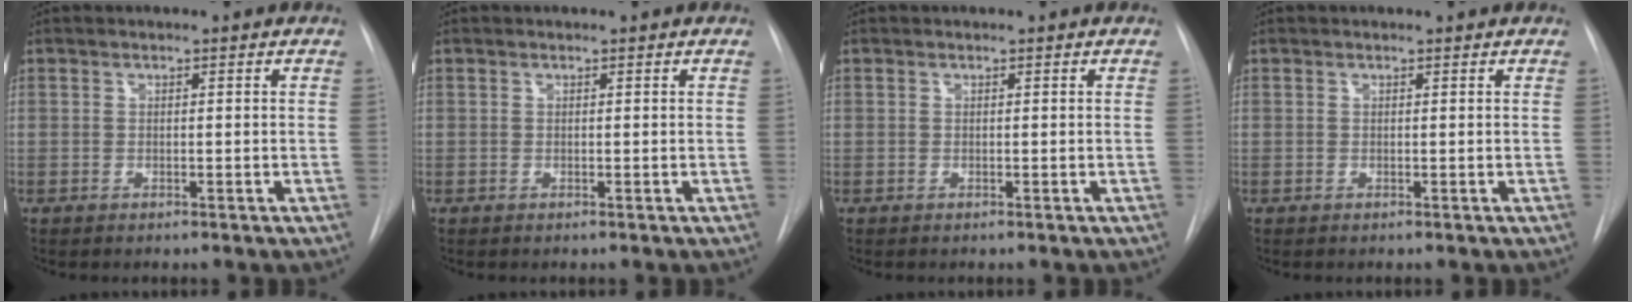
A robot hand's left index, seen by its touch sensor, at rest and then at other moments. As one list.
[{"total": 0.0}, {"total": 0.0}, {"total": 0.0}]